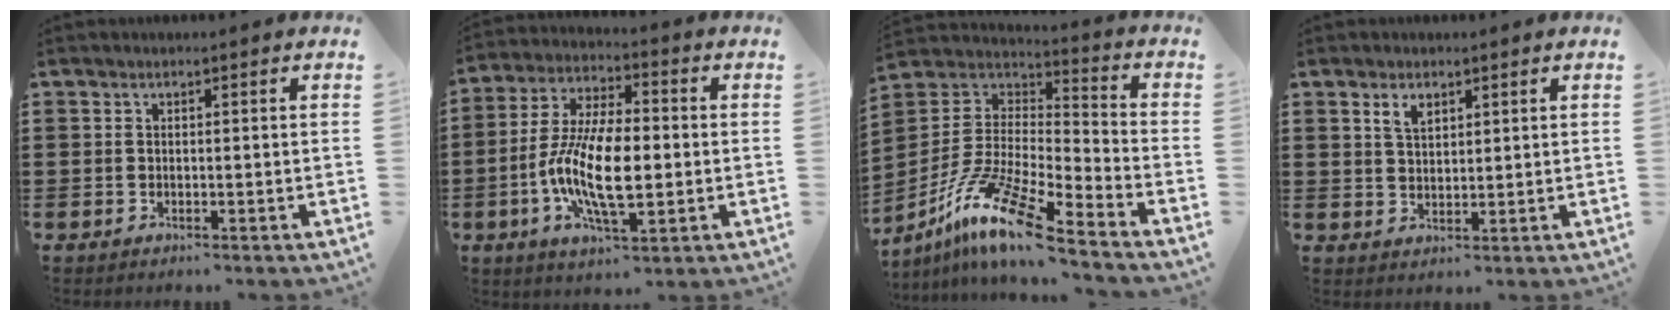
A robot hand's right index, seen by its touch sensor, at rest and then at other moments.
{"total": 12.7, "force": [-2.2, 5.0, 11.5], "torque": [-0.246, -0.009, -0.043]}
{"total": 13.6, "force": [-10.0, 1.7, 9.0], "torque": [-0.191, 0.003, -0.196]}
{"total": 2.7, "force": [1.8, 1.4, 1.6], "torque": [-0.037, 0.004, 0.033]}